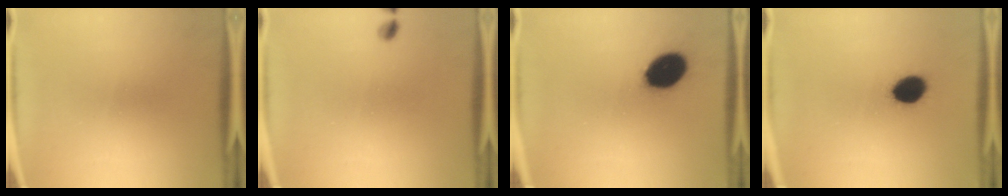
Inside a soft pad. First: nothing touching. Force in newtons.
{"total": 1.0}
{"total": 14.3}
{"total": 8.9}